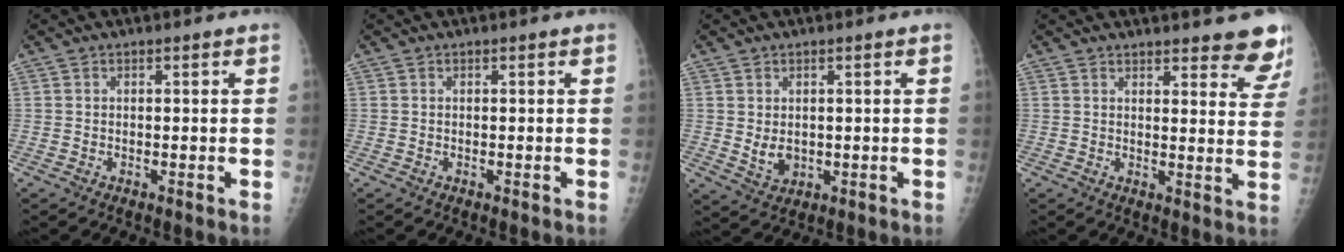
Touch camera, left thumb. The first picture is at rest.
{"total": 0.0}
{"total": 3.9, "force": [0.3, 2.7, 2.7], "torque": [-0.033, -0.010, 0.017]}
{"total": 11.2, "force": [9.7, 2.5, 4.9], "torque": [-0.019, -0.051, 0.096]}